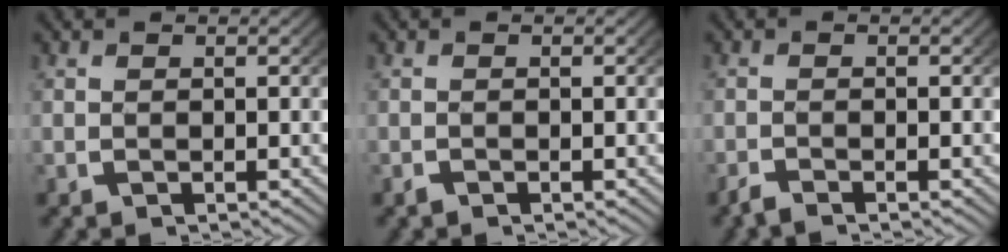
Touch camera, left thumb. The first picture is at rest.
{"total": 0.7, "force": [-0.6, 0.2, 0.1], "torque": [0.002, -0.005, -0.014]}
{"total": 1.5, "force": [-1.4, 0.4, 0.5], "torque": [-0.004, -0.004, -0.029]}